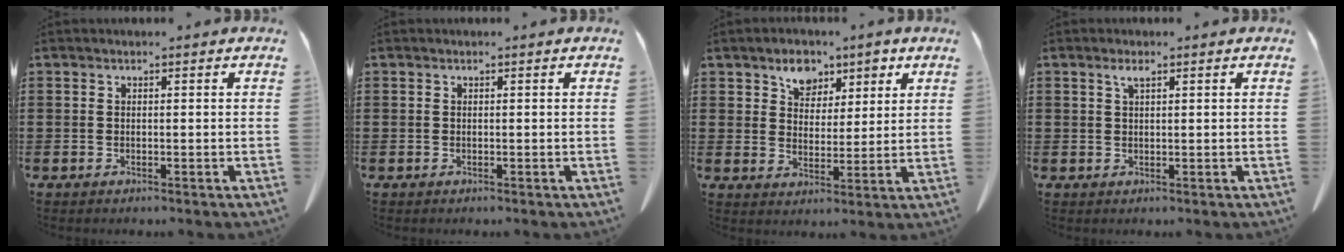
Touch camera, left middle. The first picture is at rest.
{"total": 0.0}
{"total": 6.1, "force": [4.0, 4.1, 2.0], "torque": [-0.040, -0.002, 0.068]}
{"total": 1.6, "force": [1.0, 0.5, 1.2], "torque": [-0.028, 0.000, 0.018]}